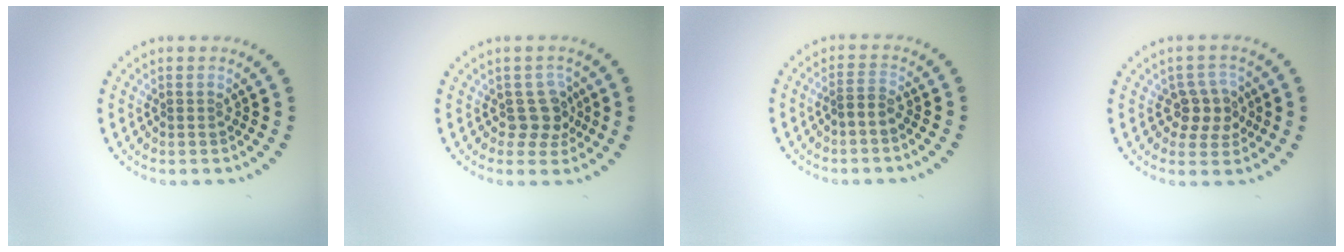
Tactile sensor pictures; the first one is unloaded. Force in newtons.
{"total": 2.6, "press": 2.1, "slide": 1.5}
{"total": 1.1, "press": 0.9, "slide": 0.7}
{"total": 2.9, "press": 2.6, "slide": 1.2}